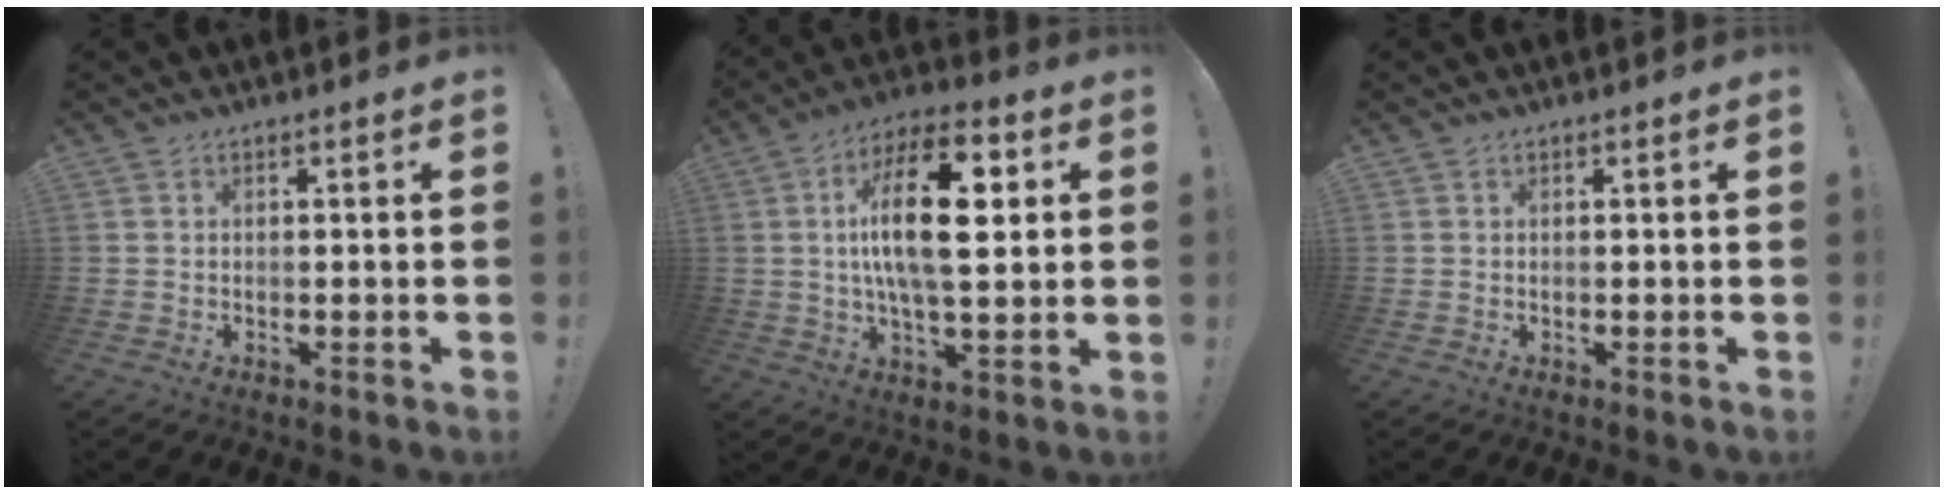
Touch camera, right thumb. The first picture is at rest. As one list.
[{"total": 20.3, "force": [3.6, 8.9, 17.9], "torque": [-0.303, -0.003, 0.046]}, {"total": 0.0}]